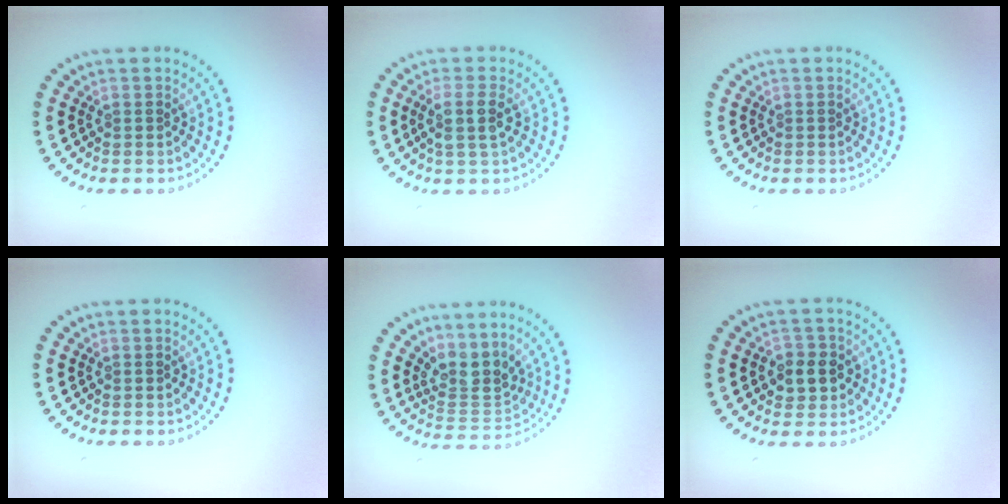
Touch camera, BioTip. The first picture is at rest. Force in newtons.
{"total": 2.6, "press": 2.2, "slide": 1.4}
{"total": 0.0}
{"total": 0.0}
{"total": 3.3, "press": 2.5, "slide": 2.1}
{"total": 2.8, "press": 2.7, "slide": 0.8}